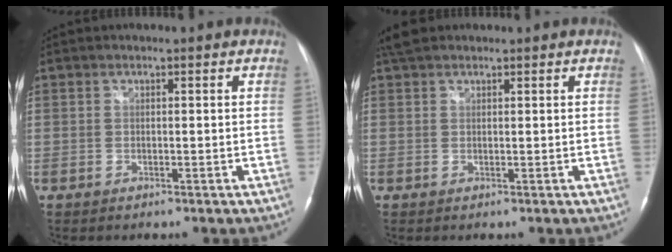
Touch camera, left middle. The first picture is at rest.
{"total": 3.0, "force": [2.5, 1.2, 1.0], "torque": [-0.024, 0.021, 0.045]}